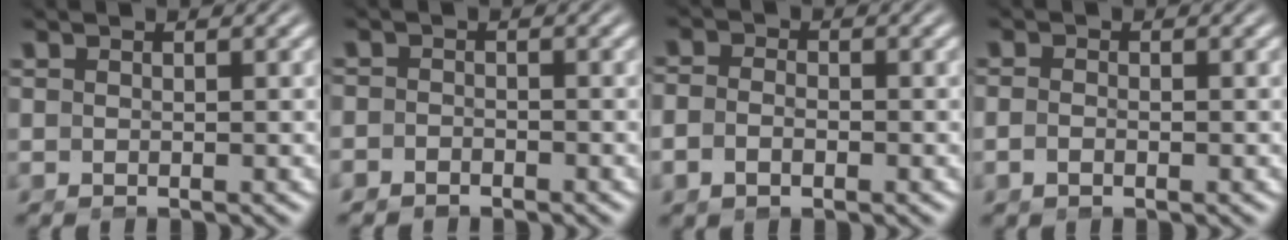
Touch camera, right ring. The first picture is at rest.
{"total": 2.0, "force": [-1.8, 0.8, -0.2], "torque": [-0.003, -0.016, -0.027]}
{"total": 2.3, "force": [-1.1, 1.6, 1.4], "torque": [-0.035, -0.009, -0.019]}
{"total": 1.1, "force": [-0.8, 0.3, 0.8], "torque": [-0.020, -0.006, -0.013]}